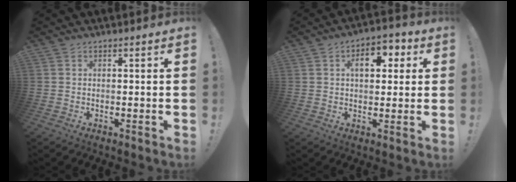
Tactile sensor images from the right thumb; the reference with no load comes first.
{"total": 8.2, "force": [2.3, 5.0, 6.1], "torque": [-0.069, -0.001, 0.032]}